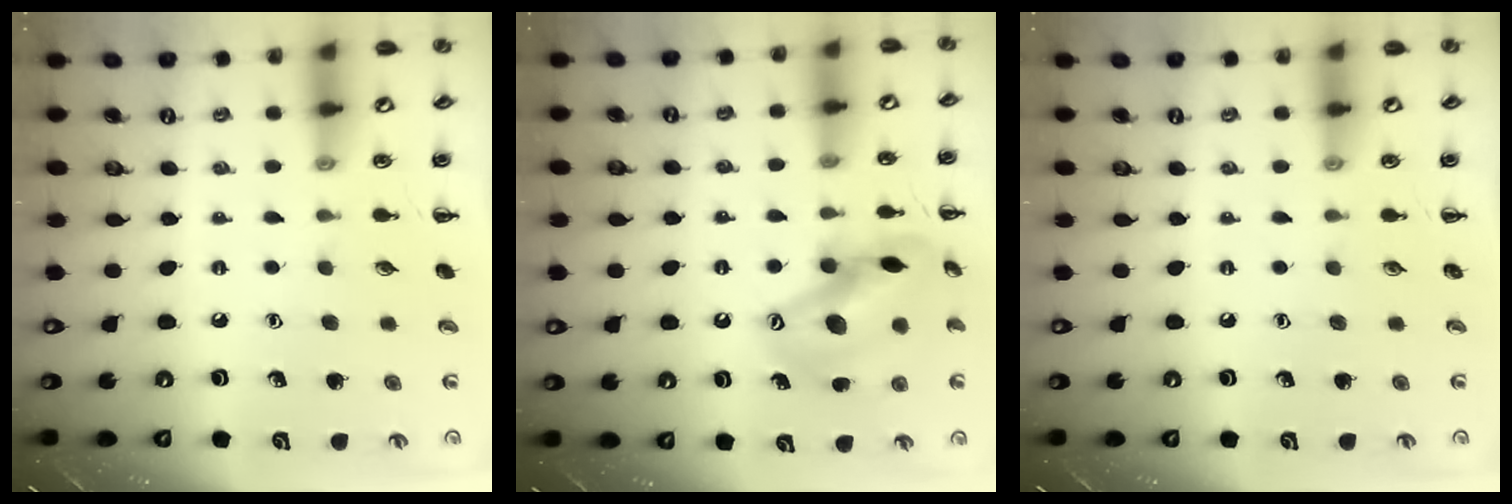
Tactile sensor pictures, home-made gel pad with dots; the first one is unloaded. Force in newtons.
{"total": 15.6, "press": 15.3, "slide": 3.0}
{"total": 0.0}